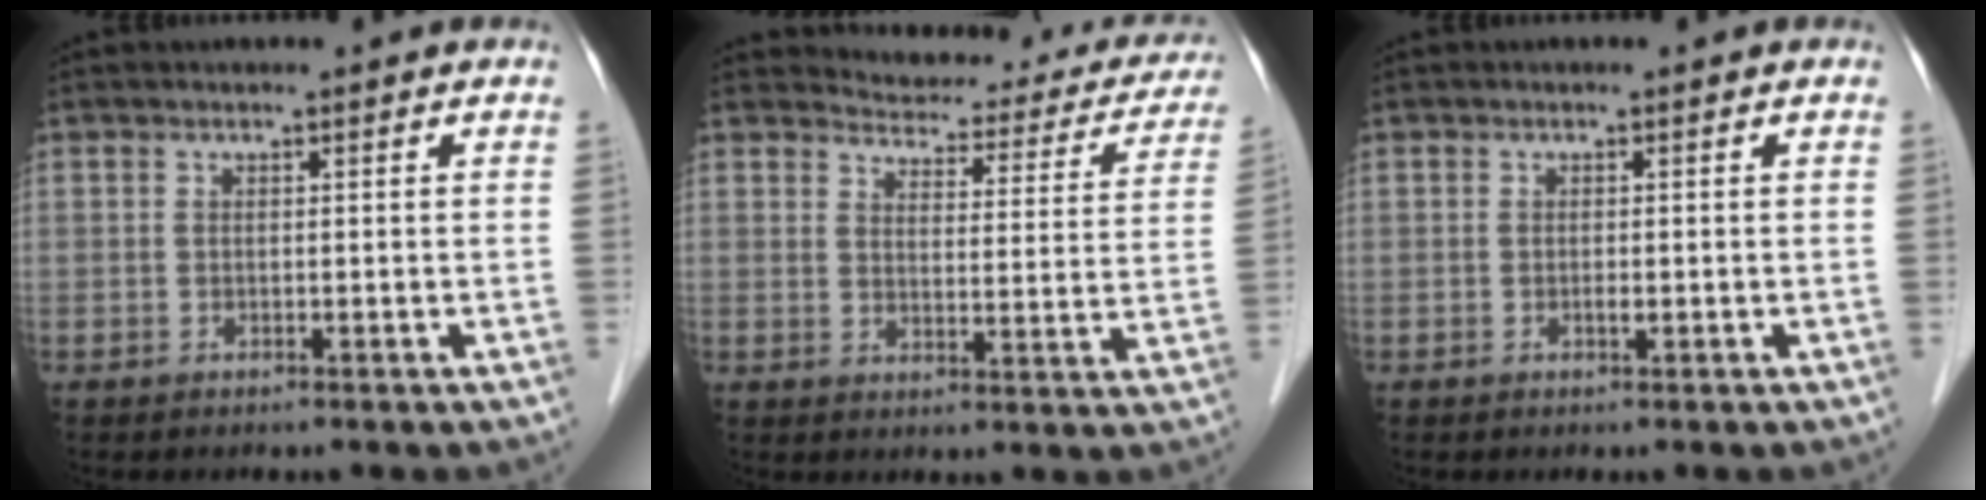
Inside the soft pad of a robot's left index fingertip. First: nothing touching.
{"total": 16.9, "force": [15.8, 4.9, 3.5], "torque": [-0.017, -0.036, 0.164]}
{"total": 0.6, "force": [-0.3, 0.2, 0.5], "torque": [-0.009, -0.004, -0.005]}